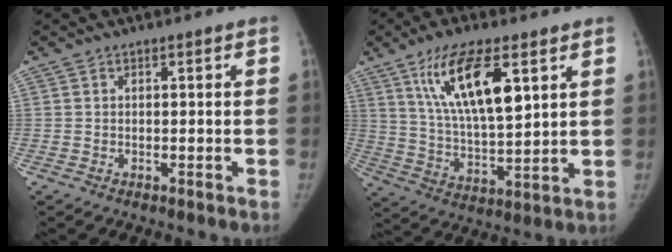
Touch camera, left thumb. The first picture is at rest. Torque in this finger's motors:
{"motor_torque": [1.95, 1.79, 1.39, -1.38, 0.59]}